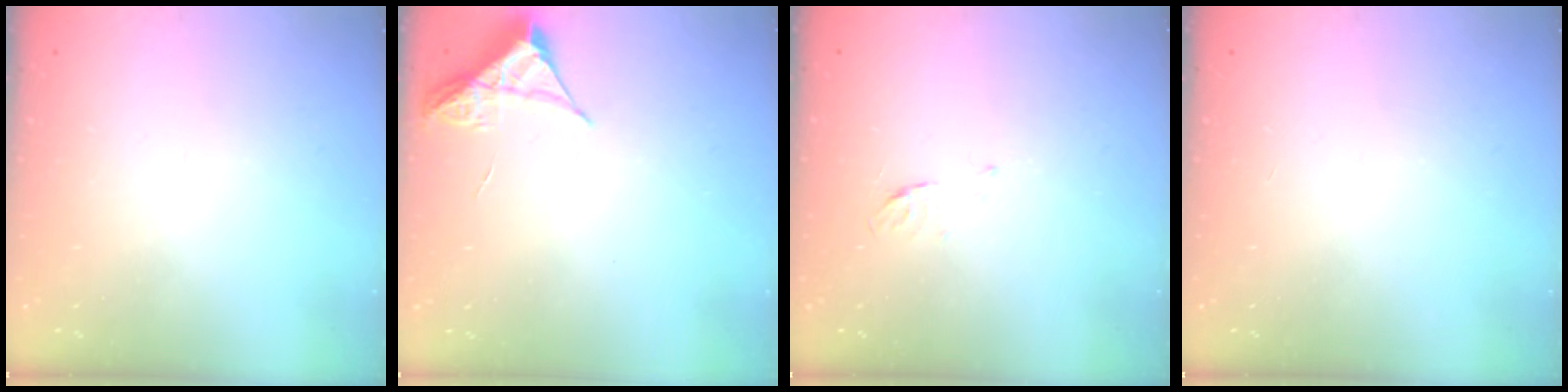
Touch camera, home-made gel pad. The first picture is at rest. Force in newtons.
{"total": 5.2, "press": 5.1, "slide": 0.3}
{"total": 3.5, "press": 3.4, "slide": 0.8}
{"total": 0.0}